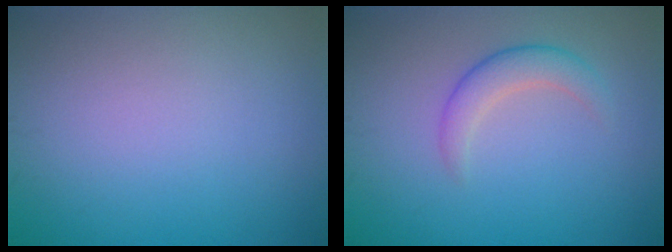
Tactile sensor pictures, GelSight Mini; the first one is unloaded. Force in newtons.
{"total": 2.4, "press": 2.4, "slide": 0.2}